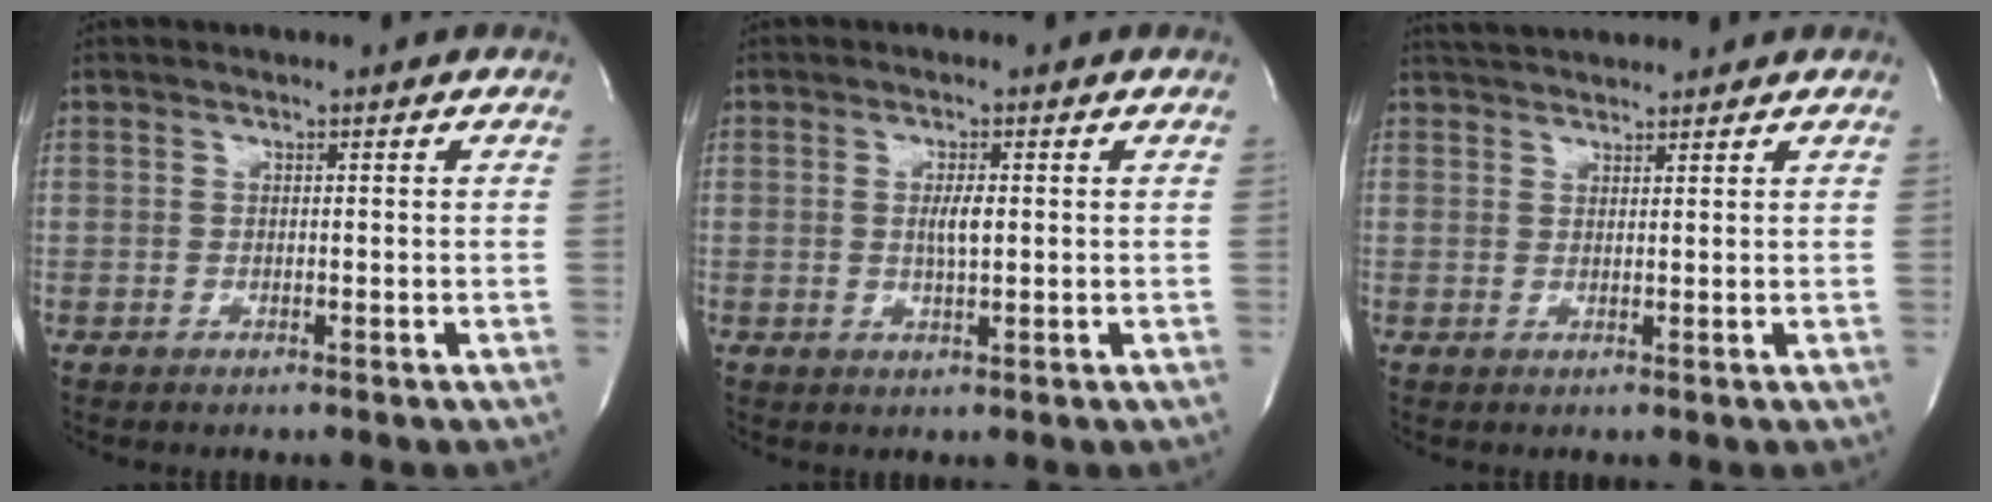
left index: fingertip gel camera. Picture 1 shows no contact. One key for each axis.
{"total": 2.8, "fx": 0.1, "fy": 0.5, "fz": 2.7, "tx": -0.052, "ty": -0.002, "tz": 0.003}
{"total": 4.1, "fx": 3.9, "fy": 0.5, "fz": 1.0, "tx": -0.020, "ty": 0.030, "tz": 0.067}